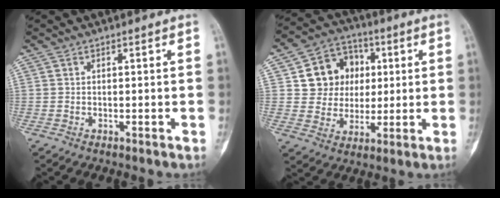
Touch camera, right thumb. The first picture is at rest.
{"total": 12.3, "force": [2.7, 11.0, 4.9], "torque": [-0.030, 0.004, 0.046]}